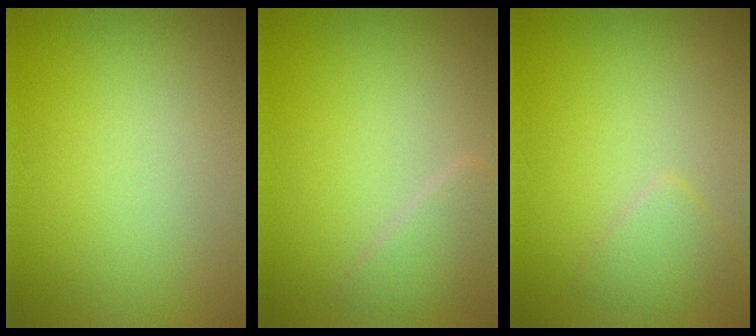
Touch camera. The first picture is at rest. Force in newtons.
{"total": 2.0, "press": 2.0, "slide": 0.1}
{"total": 1.6, "press": 1.6, "slide": 0.1}